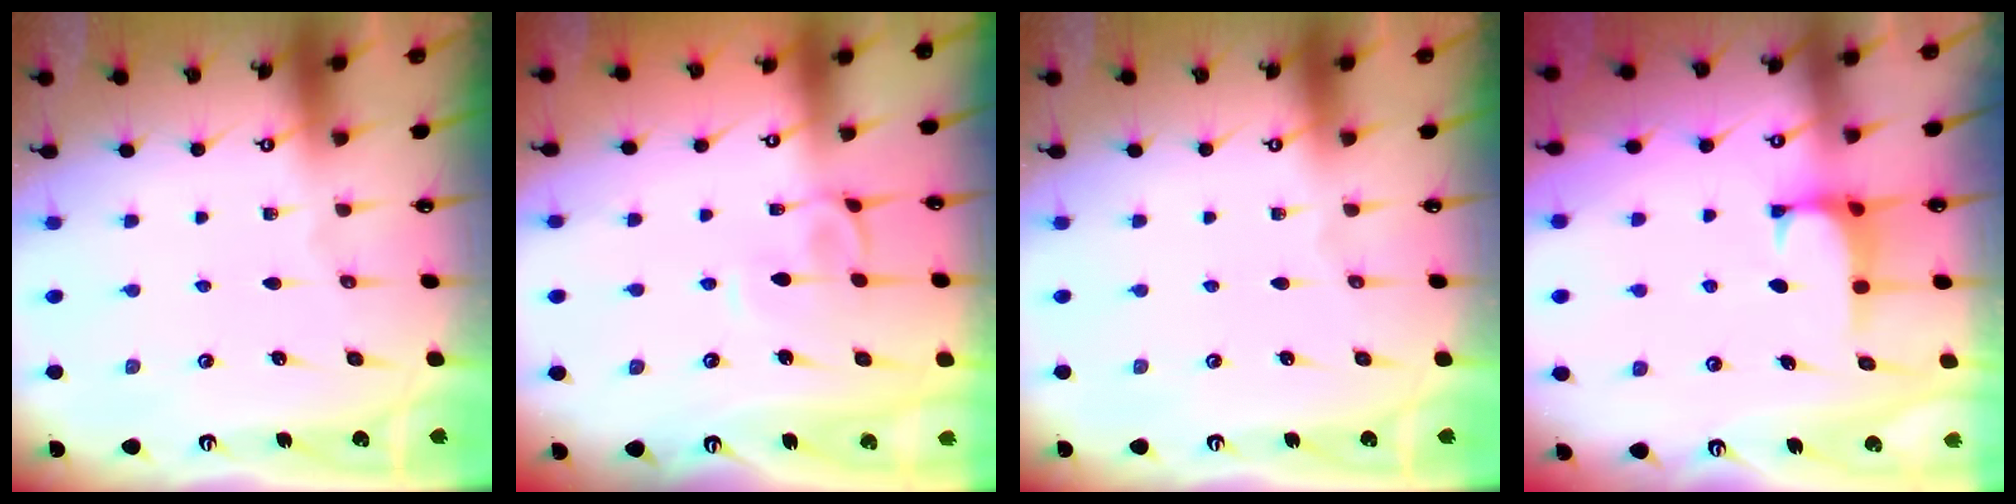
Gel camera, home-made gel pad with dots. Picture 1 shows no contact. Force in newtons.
{"total": 2.5, "press": 2.4, "slide": 0.8}
{"total": 0.0}
{"total": 0.5, "press": 0.4, "slide": 0.3}